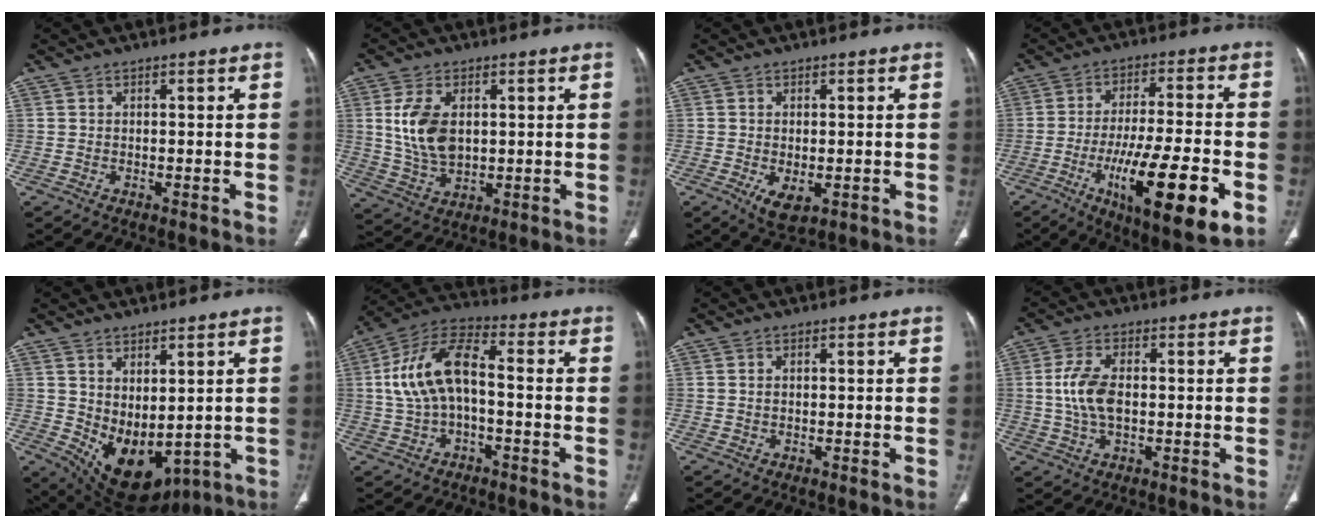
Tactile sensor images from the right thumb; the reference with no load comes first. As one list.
[{"total": 10.1, "force": [1.8, 6.2, 7.8], "torque": [-0.151, -0.009, 0.046]}, {"total": 4.7, "force": [-1.4, 2.4, 3.8], "torque": [-0.066, -0.011, -0.014]}, {"total": 19.8, "force": [-7.1, 5.1, 17.7], "torque": [-0.285, 0.009, -0.102]}, {"total": 12.4, "force": [0.0, 7.1, 10.1], "torque": [-0.146, -0.020, 0.038]}, {"total": 12.8, "force": [-0.5, 6.6, 11.0], "torque": [-0.215, 0.044, -0.014]}, {"total": 0.7, "force": [0.2, 0.4, 0.5], "torque": [-0.012, 0.002, 0.006]}, {"total": 7.6, "force": [0.2, 4.1, 6.4], "torque": [-0.136, 0.005, 0.002]}]